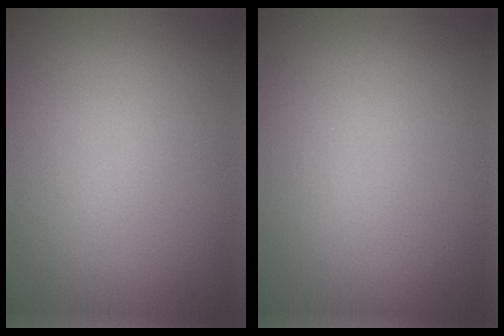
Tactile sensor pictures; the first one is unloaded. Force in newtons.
{"total": 0.0}